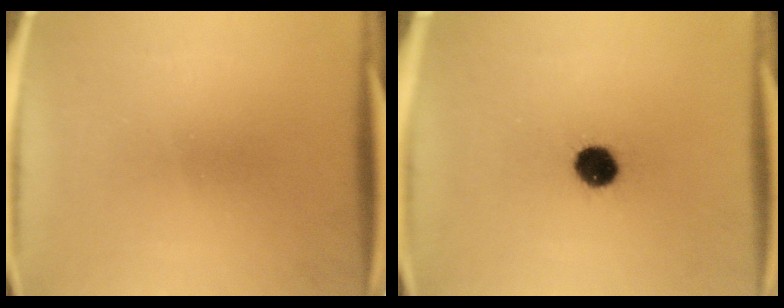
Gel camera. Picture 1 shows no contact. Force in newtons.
{"total": 7.3}